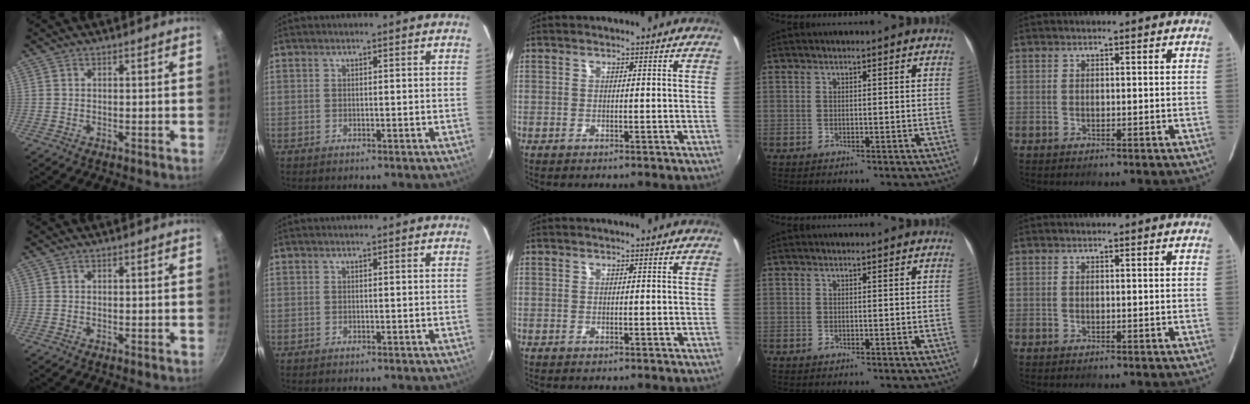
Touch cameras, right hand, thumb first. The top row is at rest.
{}